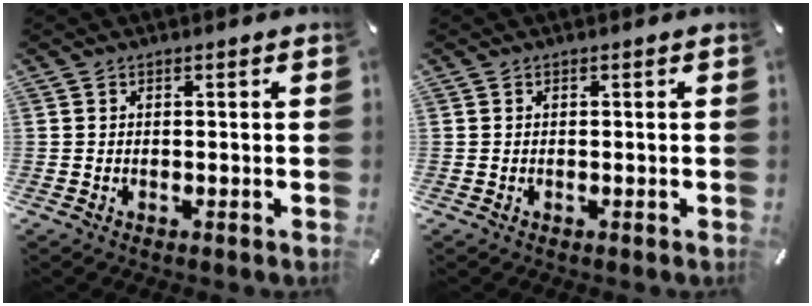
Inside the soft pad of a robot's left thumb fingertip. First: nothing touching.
{"total": 0.0}